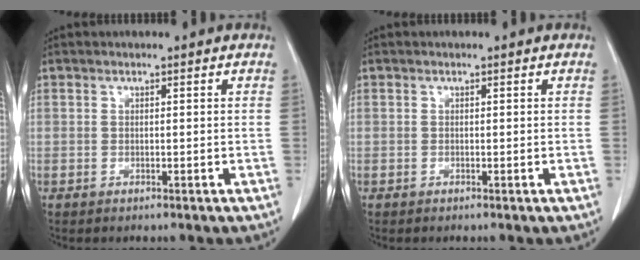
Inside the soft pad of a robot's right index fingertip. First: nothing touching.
{"total": 0.0}